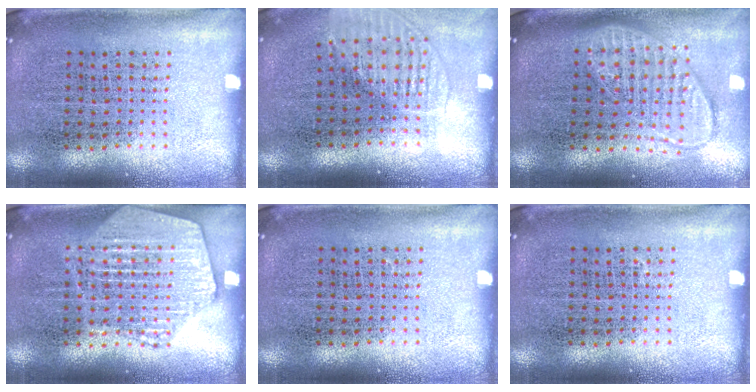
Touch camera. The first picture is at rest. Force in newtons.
{"total": 1.3, "press": 1.2, "slide": 0.6}
{"total": 1.9, "press": 1.5, "slide": 1.1}
{"total": 1.6, "press": 1.6, "slide": 0.2}
{"total": 0.0}
{"total": 0.0}